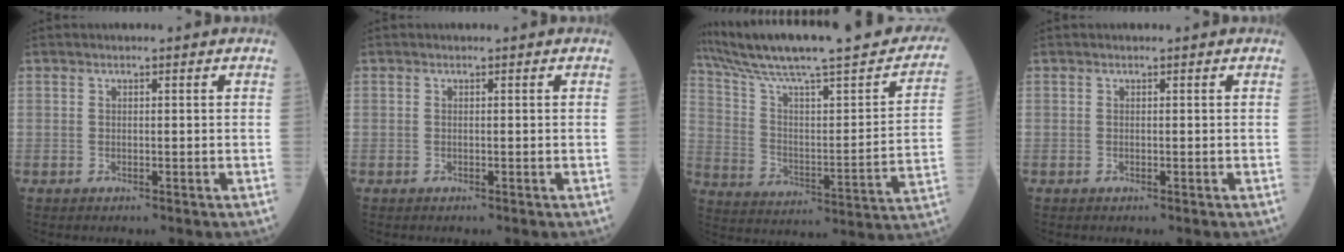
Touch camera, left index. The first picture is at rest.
{"total": 0.0}
{"total": 28.8, "force": [23.8, 3.1, 15.8], "torque": [-0.250, -0.023, 0.338]}
{"total": 0.0}